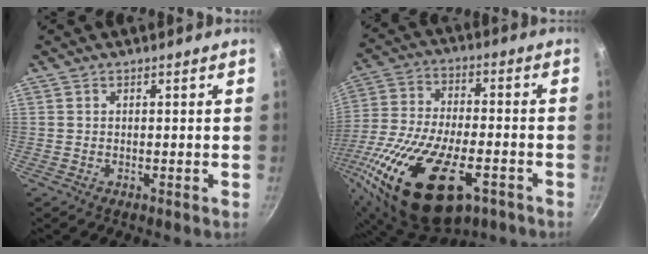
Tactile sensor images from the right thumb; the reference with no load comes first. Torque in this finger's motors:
{"motor_torque": [0.52, 1.11, 2.77, 0.00, 0.36]}